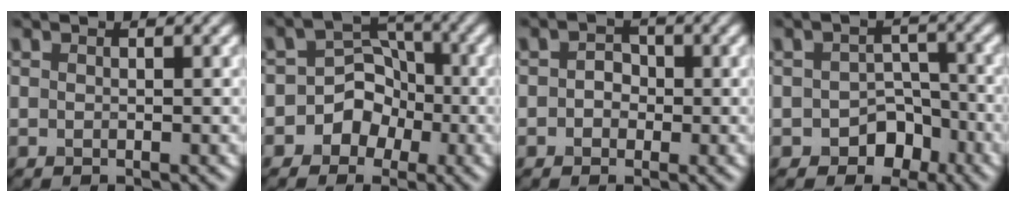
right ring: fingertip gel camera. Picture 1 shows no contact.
{"total": 6.1, "force": [-2.4, 5.5, 1.2], "torque": [0.019, 0.019, -0.060]}
{"total": 1.5, "force": [-0.1, 1.3, 0.7], "torque": [-0.005, 0.004, -0.011]}
{"total": 3.6, "force": [-1.8, 2.7, 1.6], "torque": [-0.012, 0.005, -0.028]}